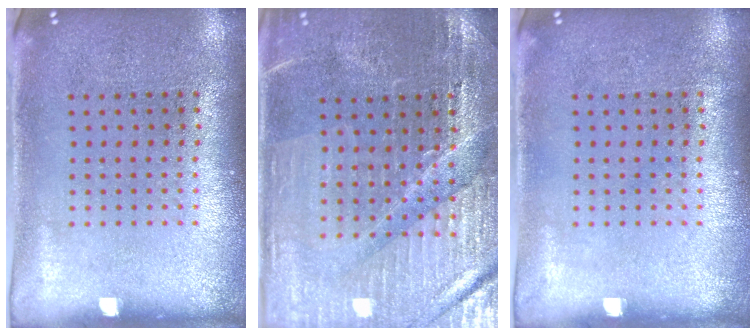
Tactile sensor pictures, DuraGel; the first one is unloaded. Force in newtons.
{"total": 3.2, "press": 3.2, "slide": 0.5}
{"total": 0.0}